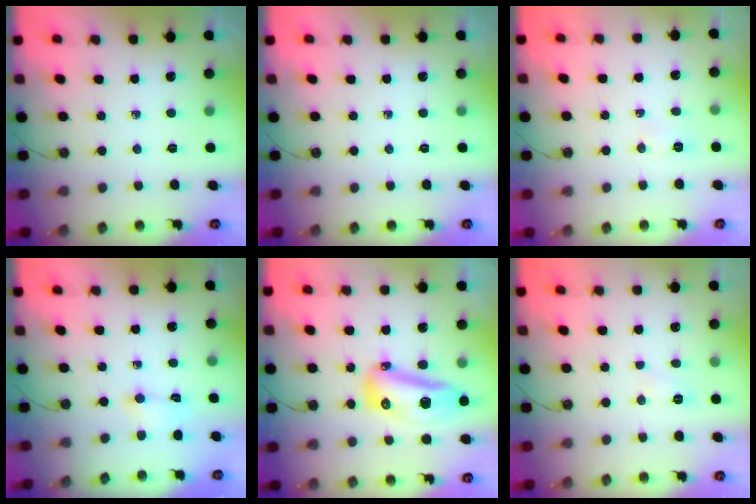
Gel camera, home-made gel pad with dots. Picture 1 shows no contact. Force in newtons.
{"total": 0.0}
{"total": 4.9, "press": 4.8, "slide": 1.0}
{"total": 1.9, "press": 1.7, "slide": 0.7}
{"total": 16.2, "press": 15.0, "slide": 6.1}
{"total": 5.3, "press": 5.2, "slide": 0.7}